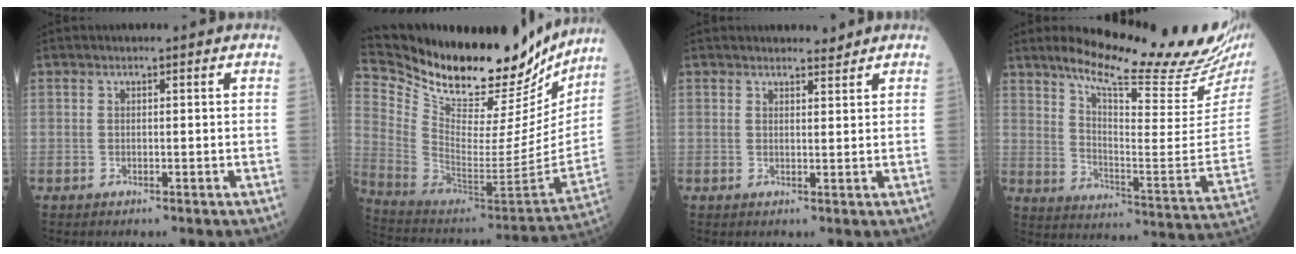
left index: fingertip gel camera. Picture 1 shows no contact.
{"total": 30.1, "force": [26.0, 7.1, 13.4], "torque": [-0.234, -0.062, 0.388]}
{"total": 1.7, "force": [1.7, 0.3, -0.1], "torque": [-0.003, -0.006, 0.025]}
{"total": 21.6, "force": [19.0, 1.2, 10.2], "torque": [-0.162, -0.085, 0.257]}